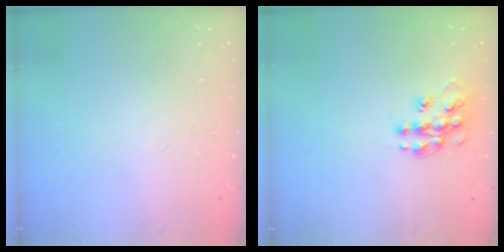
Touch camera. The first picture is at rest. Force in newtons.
{"total": 12.6, "press": 12.6, "slide": 0.8}